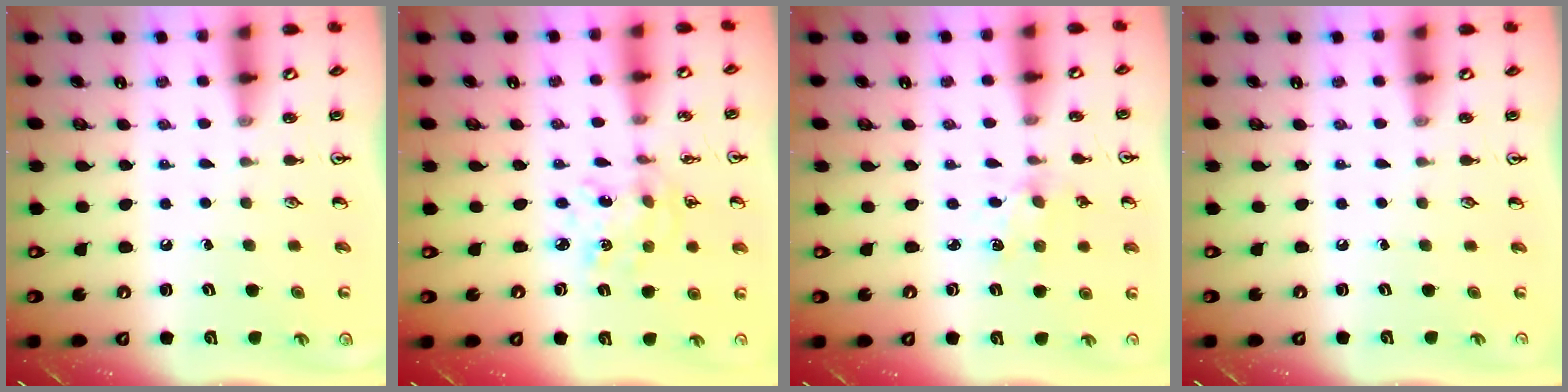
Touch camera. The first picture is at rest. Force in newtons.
{"total": 4.8, "press": 4.8, "slide": 0.4}
{"total": 1.9, "press": 1.9, "slide": 0.3}
{"total": 0.0}